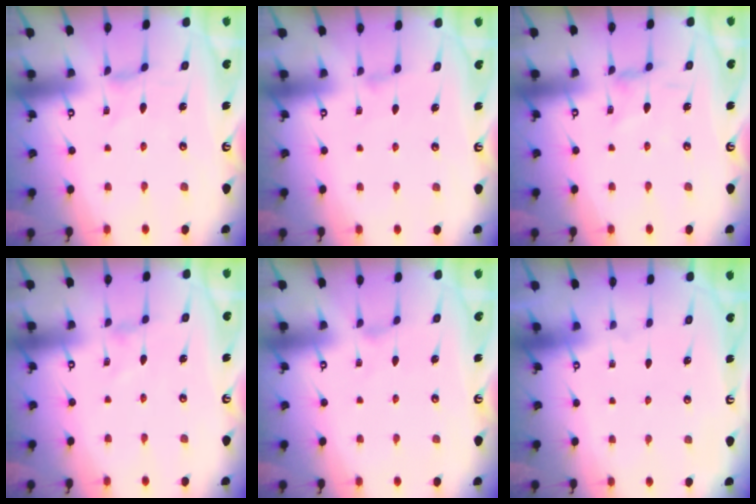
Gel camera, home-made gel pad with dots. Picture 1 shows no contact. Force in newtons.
{"total": 1.1, "press": 1.1, "slide": 0.4}
{"total": 0.9, "press": 0.9, "slide": 0.3}
{"total": 0.0}
{"total": 0.0}
{"total": 0.0}